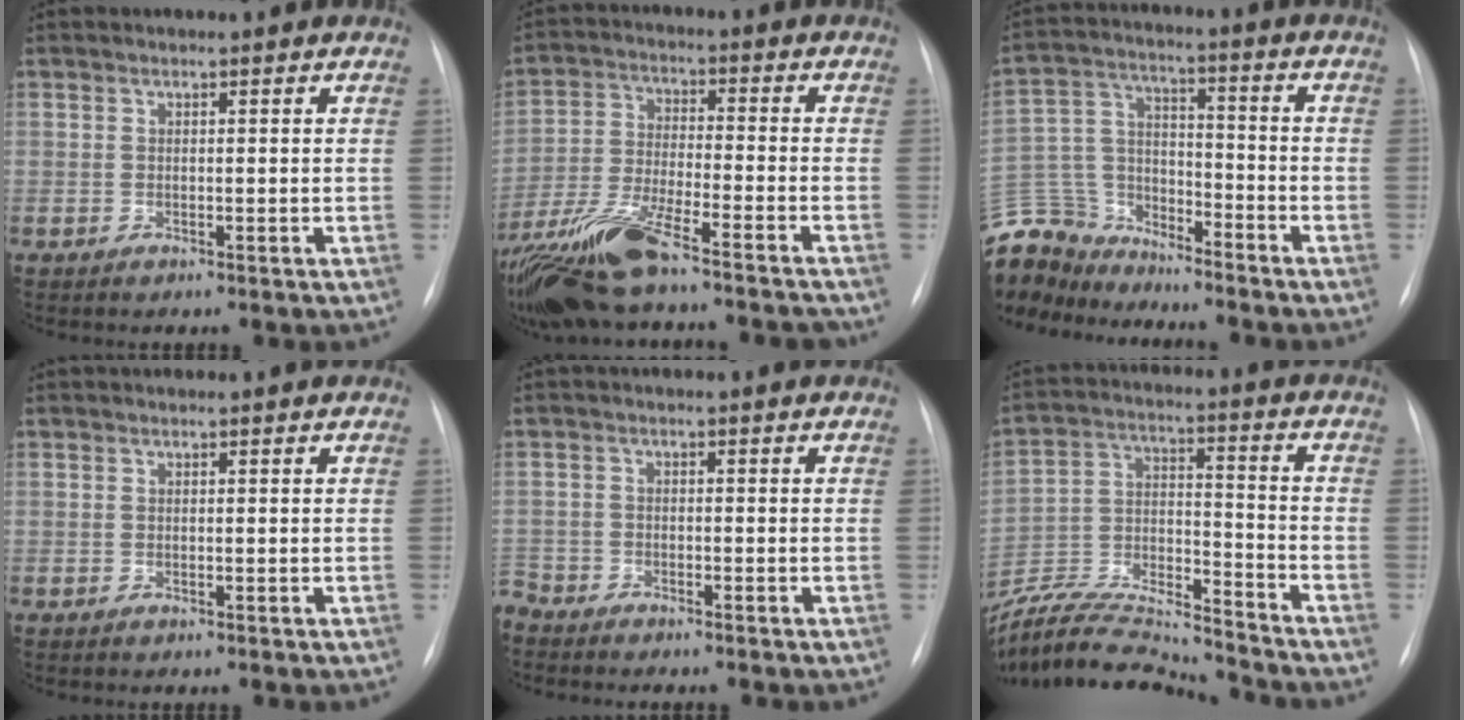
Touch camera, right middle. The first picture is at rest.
{"total": 18.1, "force": [-14.8, 1.8, 10.3], "torque": [-0.218, -0.023, -0.261]}
{"total": 15.4, "force": [-14.2, 5.2, 2.5], "torque": [-0.071, 0.032, -0.263]}
{"total": 0.0}
{"total": 4.6, "force": [-4.4, 1.1, 0.7], "torque": [-0.007, -0.012, -0.082]}
{"total": 18.7, "force": [-17.7, 1.4, 5.8], "torque": [-0.122, 0.004, -0.305]}